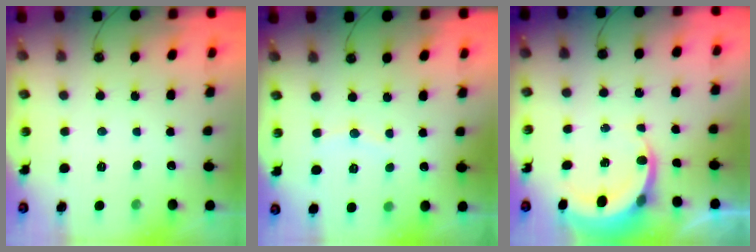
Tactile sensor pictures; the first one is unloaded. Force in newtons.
{"total": 5.0, "press": 4.9, "slide": 1.0}
{"total": 4.3, "press": 4.3, "slide": 0.3}